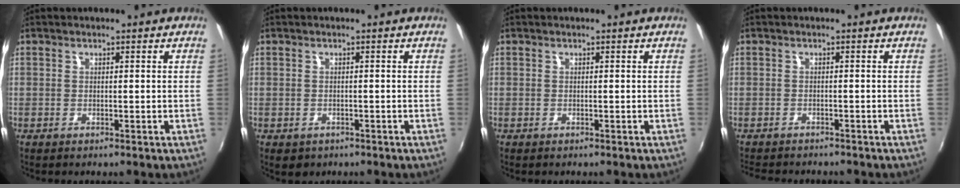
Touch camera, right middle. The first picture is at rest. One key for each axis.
{"total": 2.1, "fx": -0.9, "fy": 1.7, "fz": 0.8, "tx": -0.019, "ty": -0.004, "tz": -0.008}
{"total": 0.0}
{"total": 5.4, "fx": -4.9, "fy": 1.3, "fz": 1.7, "tx": -0.047, "ty": -0.015, "tz": -0.076}